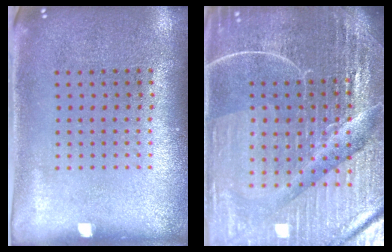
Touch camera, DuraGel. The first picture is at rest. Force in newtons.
{"total": 6.9, "press": 6.0, "slide": 3.3}